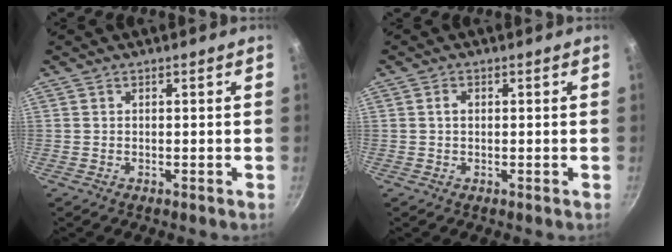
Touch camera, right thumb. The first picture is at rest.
{"total": 1.3, "force": [0.1, 0.9, 0.9], "torque": [-0.014, 0.005, 0.002]}